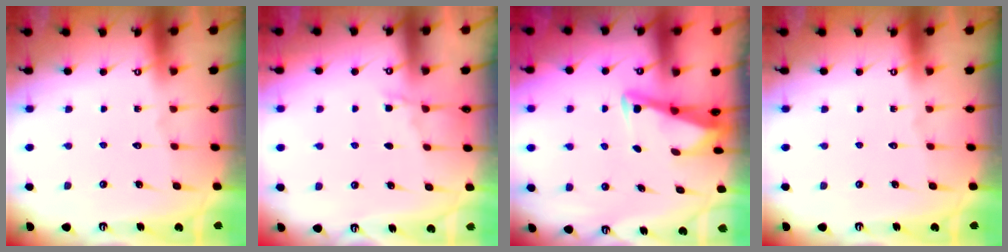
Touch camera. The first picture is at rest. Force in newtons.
{"total": 4.7, "press": 4.6, "slide": 0.6}
{"total": 3.0, "press": 3.0, "slide": 0.3}
{"total": 0.0}